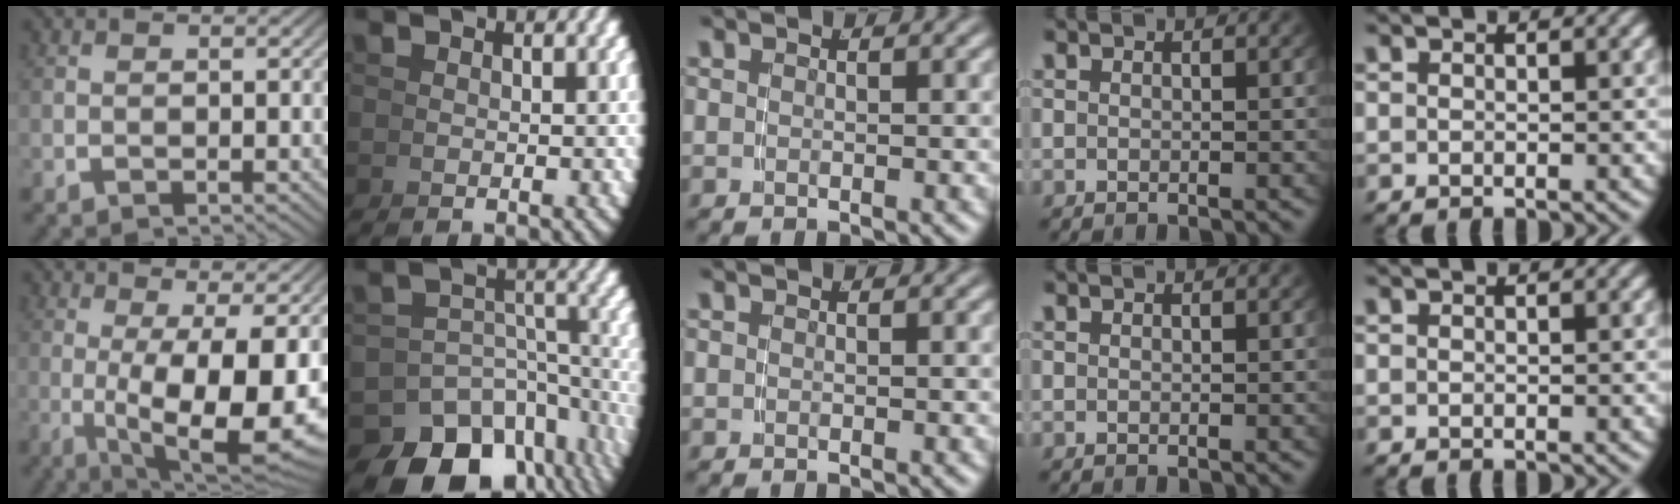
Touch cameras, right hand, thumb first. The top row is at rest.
{"thumb": {"total": 15.1, "force": [-1.5, 8.2, 12.6], "torque": [-0.212, -0.052, 0.009]}, "index": {"total": 11.4, "force": [-6.8, 6.4, 6.6], "torque": [-0.088, -0.042, -0.092]}}